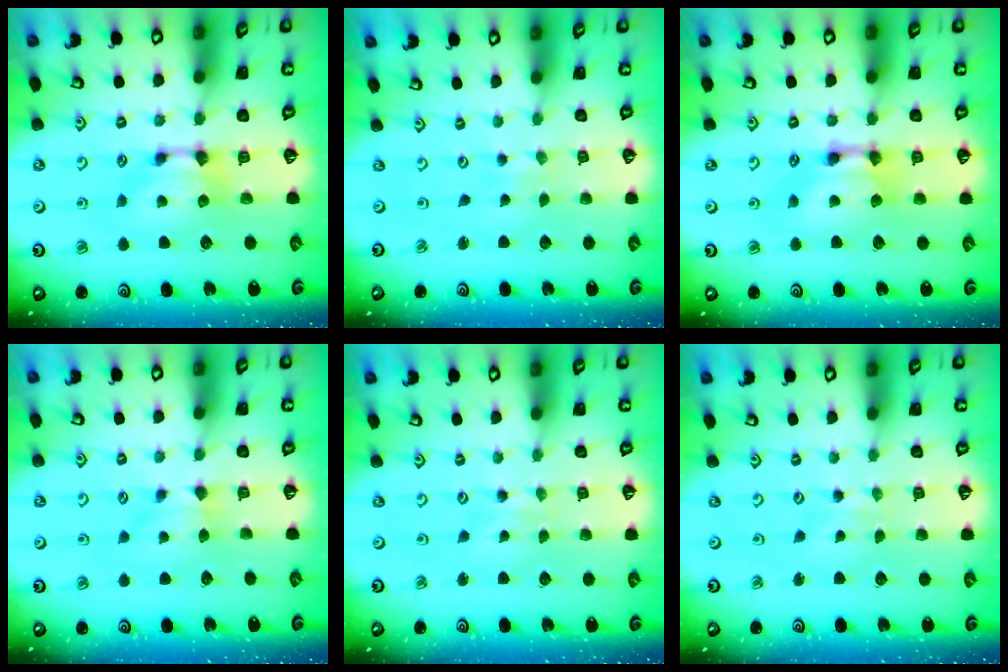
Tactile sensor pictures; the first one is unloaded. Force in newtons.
{"total": 5.3, "press": 5.2, "slide": 0.2}
{"total": 1.7, "press": 1.7, "slide": 0.1}
{"total": 1.8, "press": 1.6, "slide": 0.7}
{"total": 2.7, "press": 2.6, "slide": 0.4}
{"total": 2.7, "press": 2.6, "slide": 0.4}